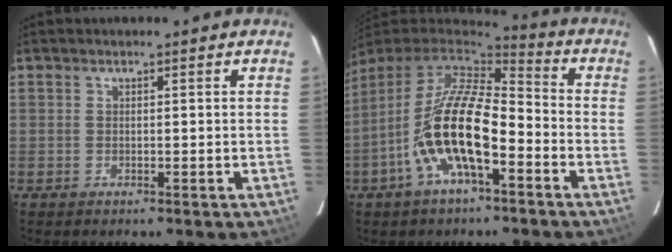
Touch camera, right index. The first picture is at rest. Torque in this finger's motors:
{"motor_torque": [1.57, -0.57, 1.05, 0.21]}